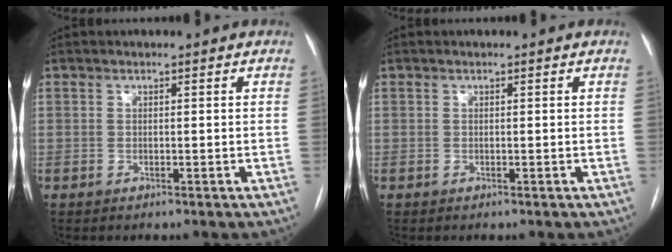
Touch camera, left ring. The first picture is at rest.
{"total": 0.0}